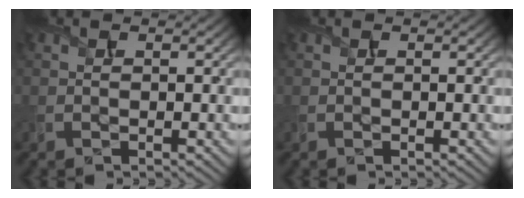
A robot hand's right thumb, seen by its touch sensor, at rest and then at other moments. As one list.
[{"total": 0.0}]